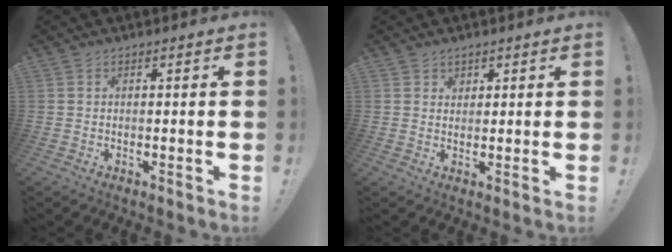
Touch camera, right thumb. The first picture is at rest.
{"total": 2.1, "force": [1.5, 1.5, 0.3], "torque": [-0.002, -0.010, 0.027]}